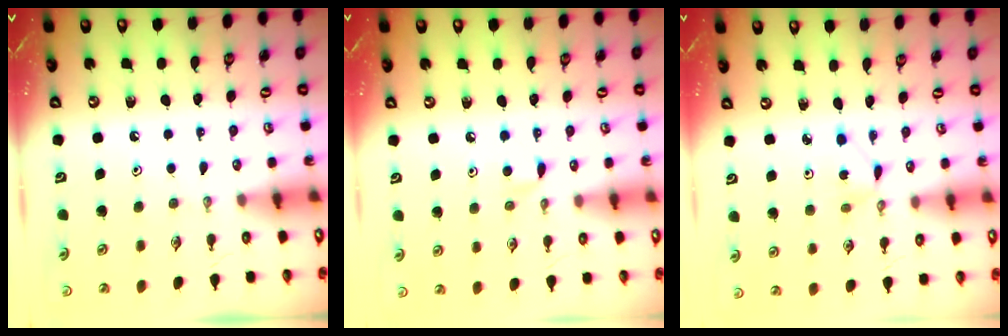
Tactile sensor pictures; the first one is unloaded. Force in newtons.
{"total": 5.2, "press": 5.2, "slide": 0.7}
{"total": 1.5, "press": 1.5, "slide": 0.2}